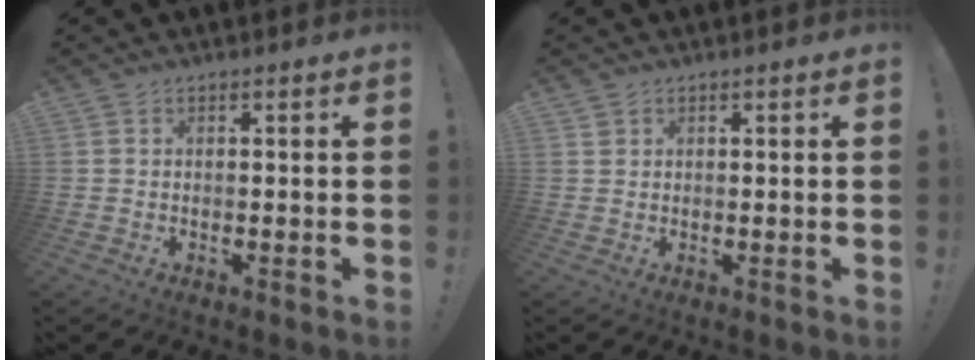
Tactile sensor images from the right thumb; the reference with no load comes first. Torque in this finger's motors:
{"motor_torque": [-0.01, 0.14, -0.24, 0.17, -0.02]}